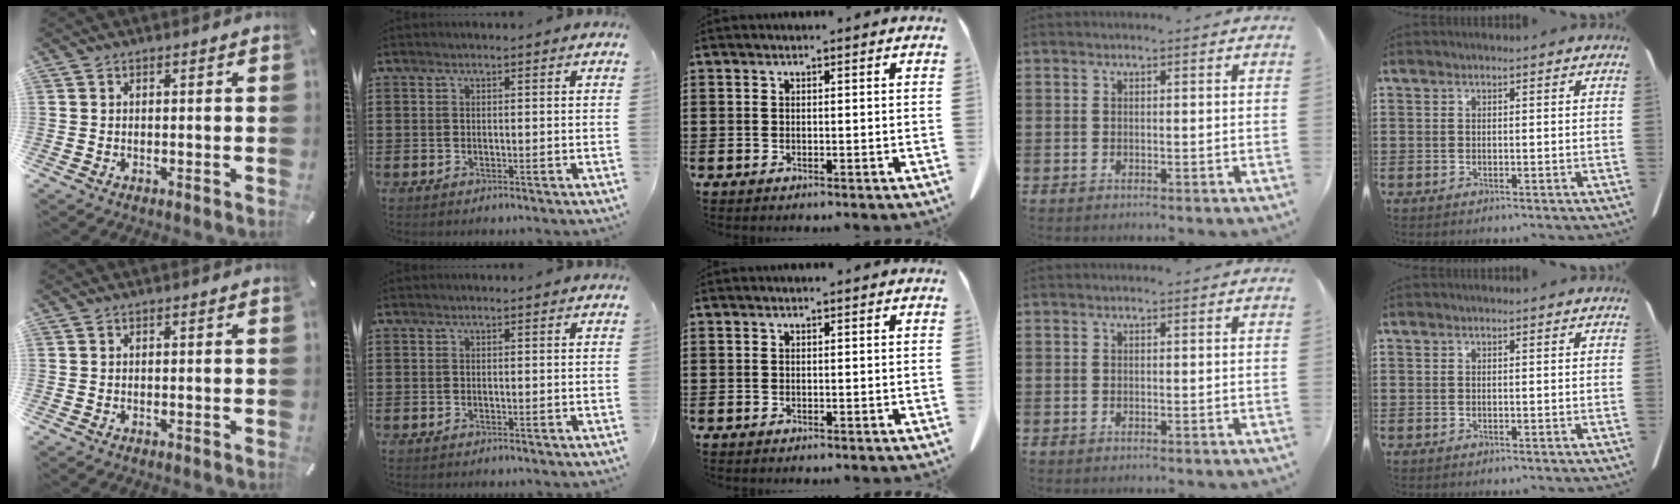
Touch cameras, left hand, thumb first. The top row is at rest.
{}